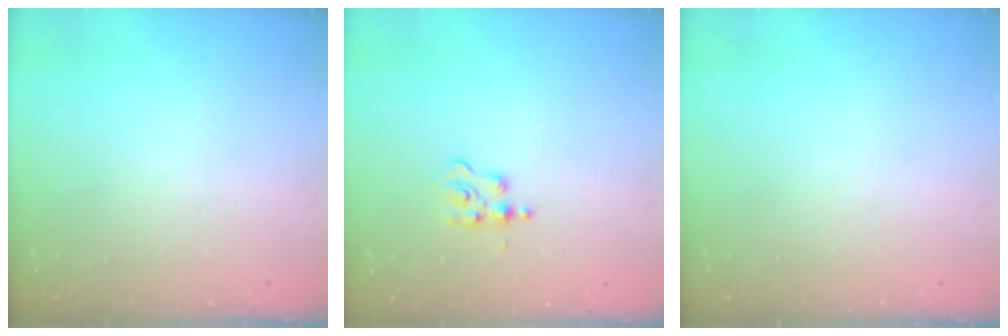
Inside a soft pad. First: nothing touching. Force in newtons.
{"total": 2.4, "press": 2.4, "slide": 0.3}
{"total": 0.0}